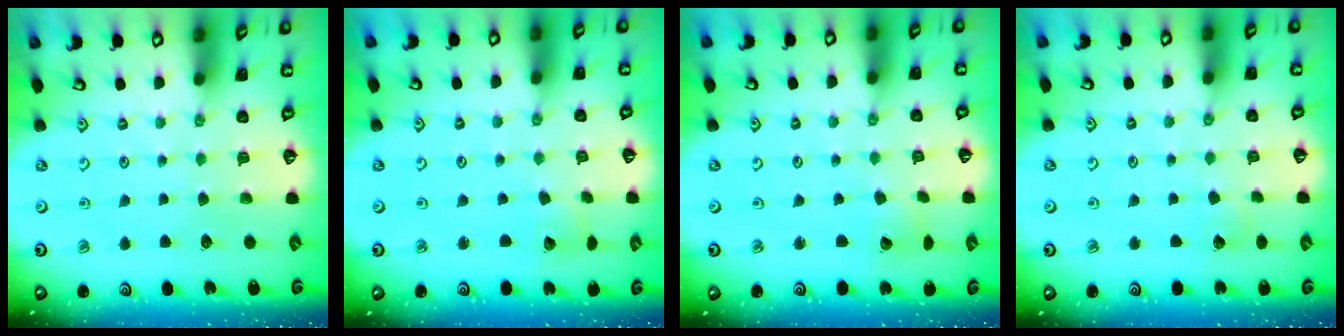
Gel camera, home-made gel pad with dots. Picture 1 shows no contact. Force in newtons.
{"total": 2.3, "press": 2.3, "slide": 0.4}
{"total": 2.6, "press": 2.6, "slide": 0.3}
{"total": 3.2, "press": 3.2, "slide": 0.4}